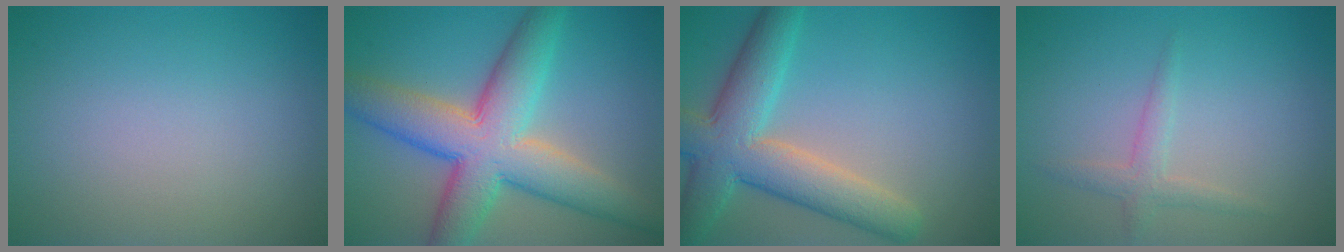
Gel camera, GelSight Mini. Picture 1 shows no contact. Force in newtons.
{"total": 9.9, "press": 9.9, "slide": 0.5}
{"total": 7.6, "press": 7.6, "slide": 0.5}
{"total": 1.8, "press": 1.8, "slide": 0.0}